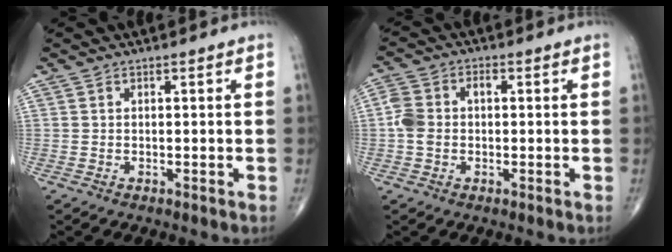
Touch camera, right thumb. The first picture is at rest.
{"total": 5.4, "force": [-0.3, 4.0, 3.7], "torque": [-0.082, 0.026, -0.010]}